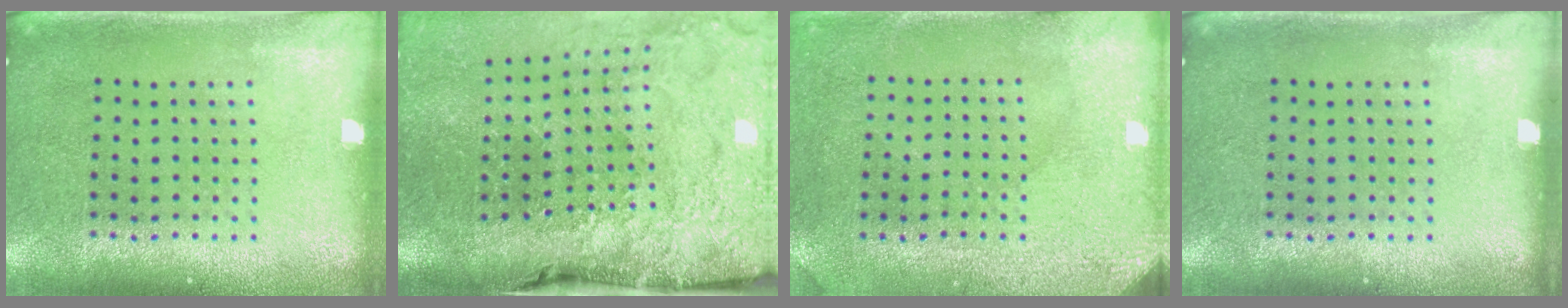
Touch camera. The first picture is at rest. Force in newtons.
{"total": 4.7, "press": 3.6, "slide": 2.9}
{"total": 3.0, "press": 2.4, "slide": 1.7}
{"total": 0.0}